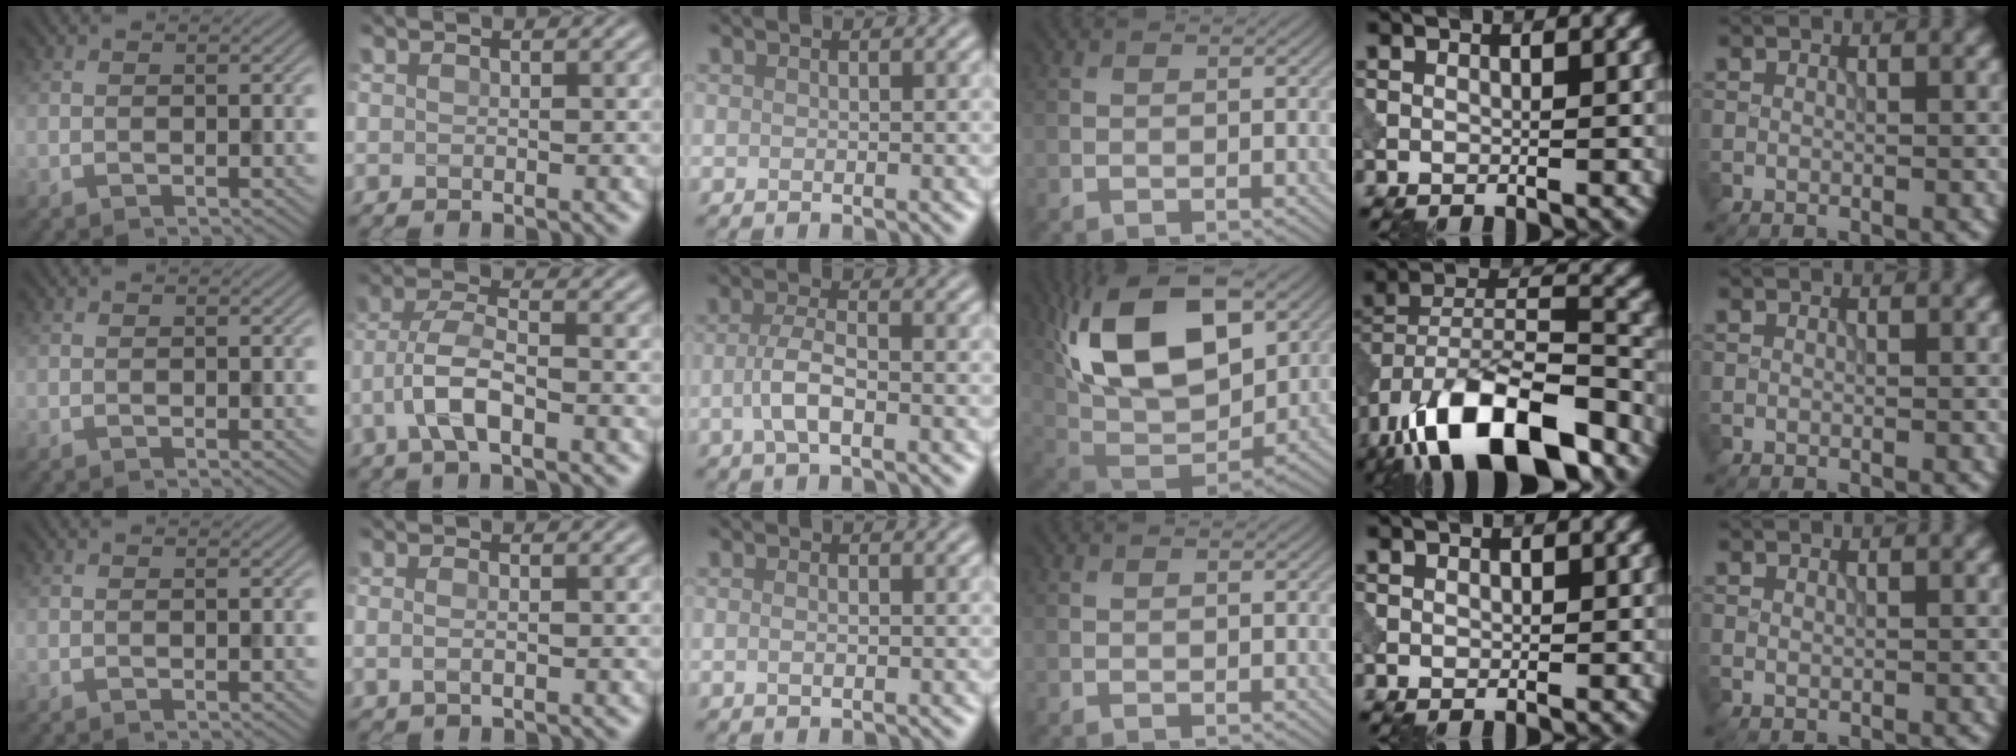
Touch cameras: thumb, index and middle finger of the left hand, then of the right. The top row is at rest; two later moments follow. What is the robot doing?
{"motion": "insert", "object": "peg toy"}